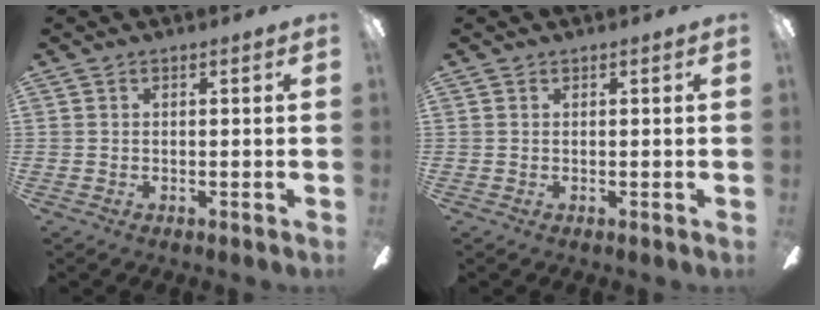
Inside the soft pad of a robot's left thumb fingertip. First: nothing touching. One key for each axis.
{"total": 0.0}